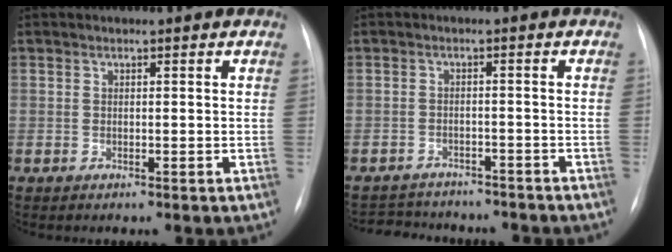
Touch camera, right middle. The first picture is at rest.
{"total": 10.4, "force": [-9.5, 3.3, 2.5], "torque": [-0.046, 0.011, -0.119]}